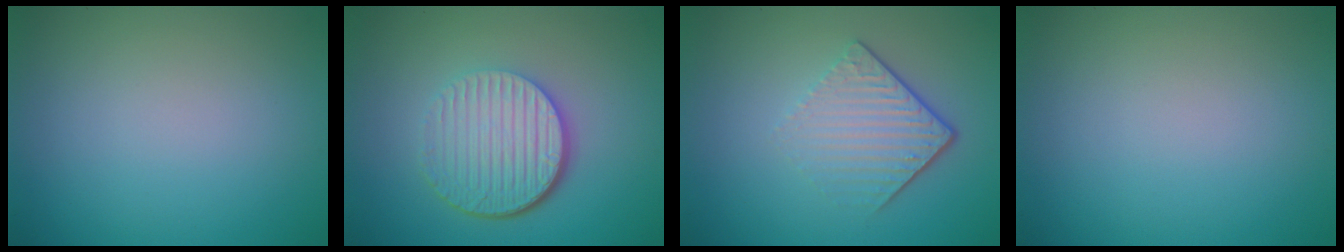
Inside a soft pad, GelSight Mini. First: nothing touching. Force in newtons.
{"total": 6.1, "press": 4.2, "slide": 4.4}
{"total": 4.3, "press": 2.9, "slide": 3.2}
{"total": 0.0}